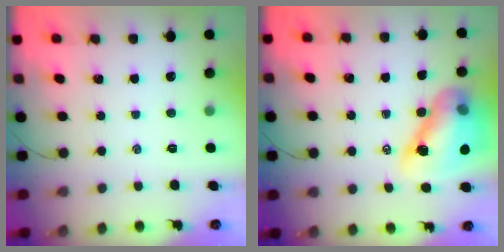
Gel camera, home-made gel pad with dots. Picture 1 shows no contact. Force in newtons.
{"total": 14.8, "press": 14.2, "slide": 4.1}